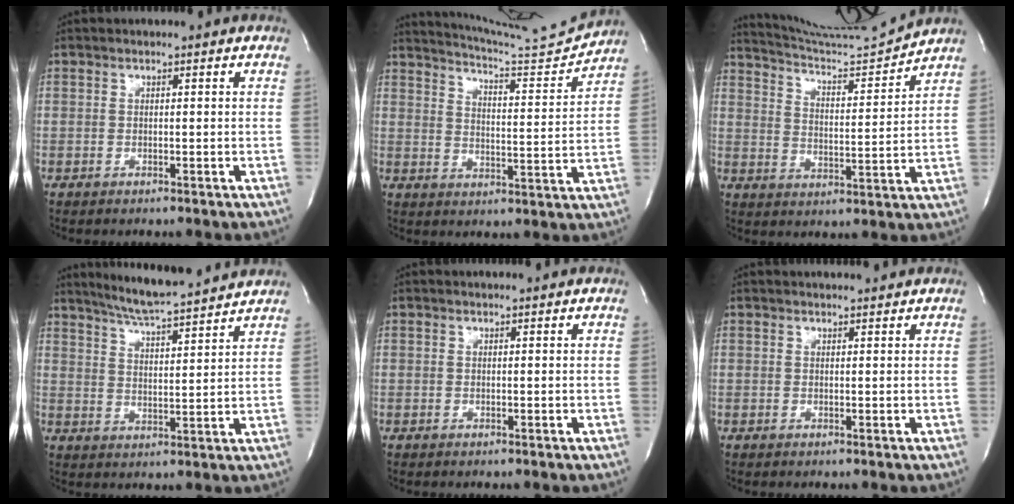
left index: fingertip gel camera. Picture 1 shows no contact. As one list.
[{"total": 12.1, "force": [11.9, -2.1, 1.4], "torque": [-0.034, -0.051, 0.174]}, {"total": 11.6, "force": [11.3, -2.3, 1.3], "torque": [-0.034, -0.043, 0.188]}, {"total": 13.0, "force": [11.9, 0.3, 5.2], "torque": [-0.092, 0.009, 0.180]}, {"total": 1.0, "force": [1.0, 0.1, 0.2], "torque": [-0.009, 0.001, 0.013]}, {"total": 3.5, "force": [3.4, 0.4, 0.7], "torque": [-0.016, 0.011, 0.040]}]